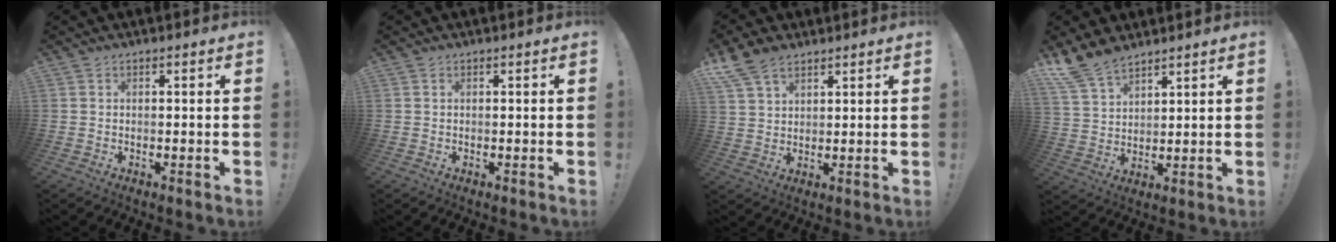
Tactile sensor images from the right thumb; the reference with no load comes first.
{"total": 0.0}
{"total": 8.5, "force": [6.2, 4.7, 3.5], "torque": [-0.068, -0.025, 0.124]}
{"total": 10.0, "force": [8.3, 4.6, 3.2], "torque": [-0.077, -0.045, 0.166]}